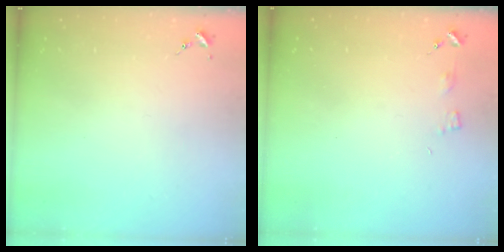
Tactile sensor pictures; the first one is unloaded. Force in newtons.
{"total": 3.5, "press": 3.5, "slide": 0.4}